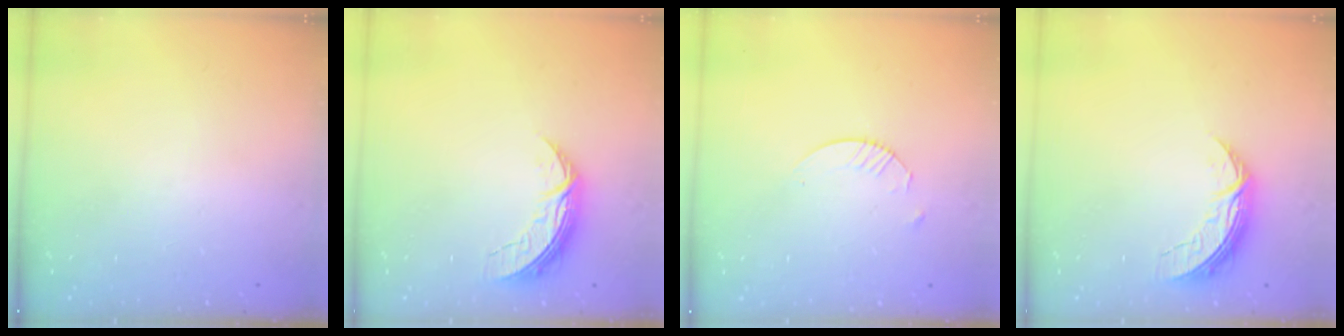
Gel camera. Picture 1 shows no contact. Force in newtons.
{"total": 7.2, "press": 7.1, "slide": 0.5}
{"total": 2.4, "press": 2.4, "slide": 0.3}
{"total": 7.2, "press": 7.1, "slide": 0.5}